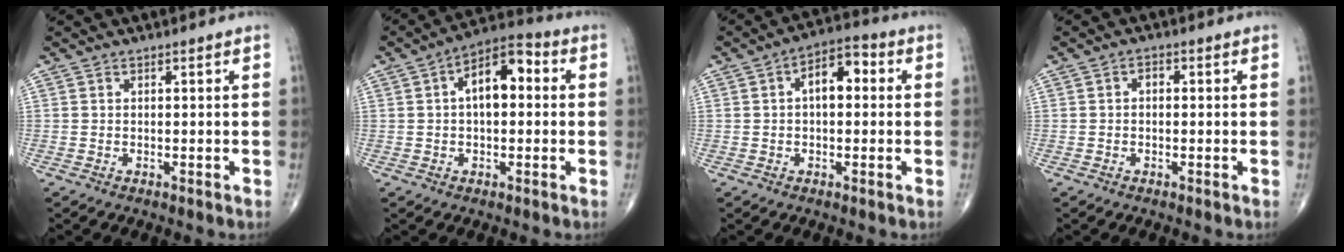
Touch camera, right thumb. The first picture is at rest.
{"total": 10.2, "force": [1.6, 5.3, 8.6], "torque": [-0.126, 0.030, 0.014]}
{"total": 7.5, "force": [1.1, 4.0, 6.2], "torque": [-0.083, 0.024, 0.009]}
{"total": 1.4, "force": [0.0, 0.9, 1.1], "torque": [-0.015, 0.007, -0.003]}